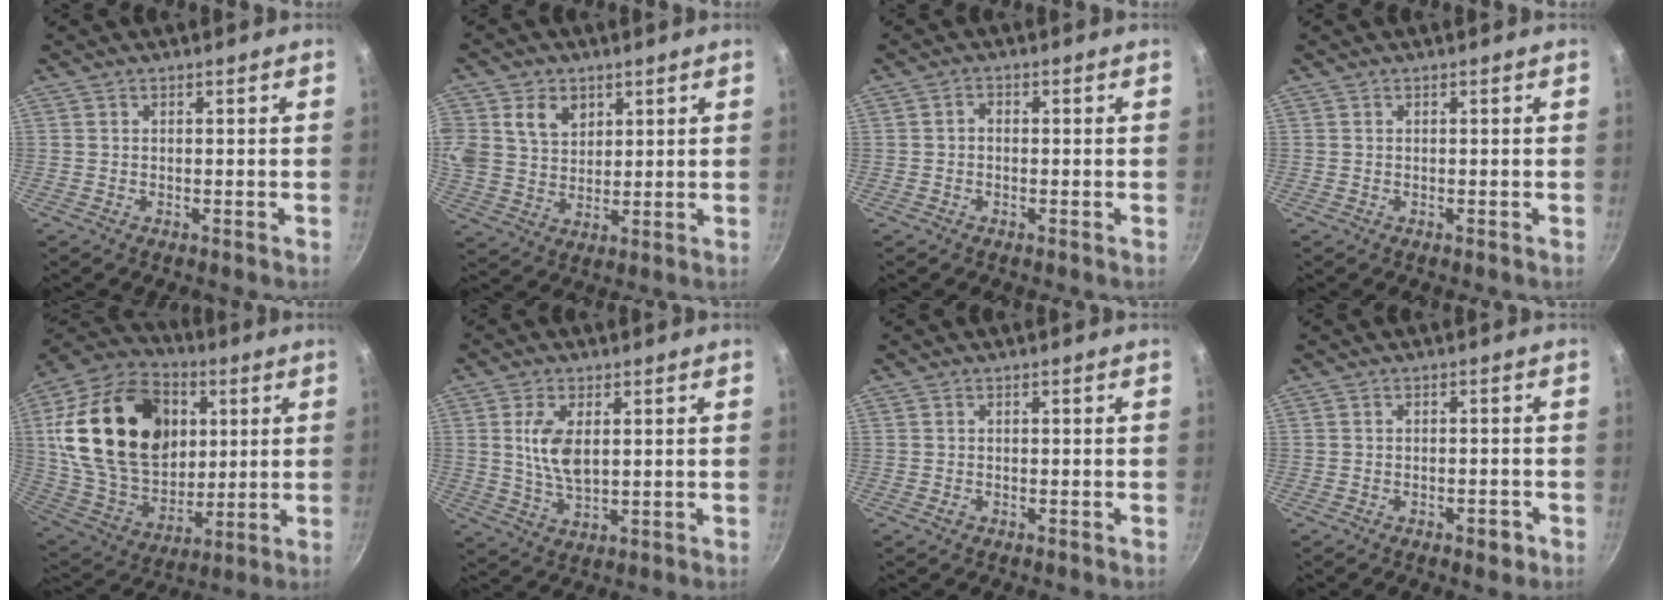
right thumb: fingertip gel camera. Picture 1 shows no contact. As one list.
[{"total": 13.4, "force": [4.9, 10.5, 6.7], "torque": [-0.144, 0.006, 0.097]}, {"total": 1.5, "force": [-0.3, 1.1, 0.9], "torque": [-0.016, 0.010, -0.007]}, {"total": 0.0}, {"total": 30.0, "force": [6.7, 20.8, 20.5], "torque": [-0.338, -0.008, 0.122]}, {"total": 7.8, "force": [1.6, 4.0, 6.6], "torque": [-0.123, -0.011, 0.033]}, {"total": 0.8, "force": [-0.4, 0.5, 0.4], "torque": [-0.009, 0.002, -0.008]}, {"total": 8.8, "force": [-4.6, 5.1, 5.5], "torque": [-0.055, 0.033, -0.064]}]